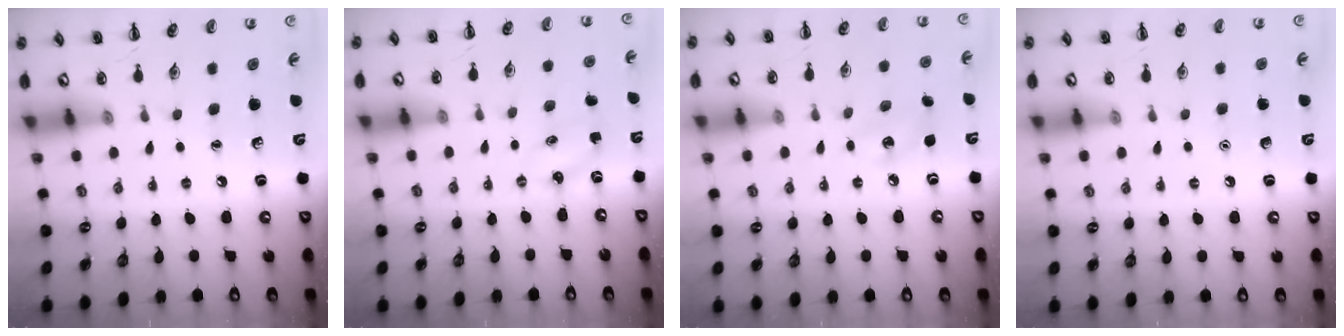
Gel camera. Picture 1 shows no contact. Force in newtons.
{"total": 2.8, "press": 2.7, "slide": 0.7}
{"total": 6.3, "press": 6.1, "slide": 1.6}
{"total": 1.6, "press": 1.6, "slide": 0.1}